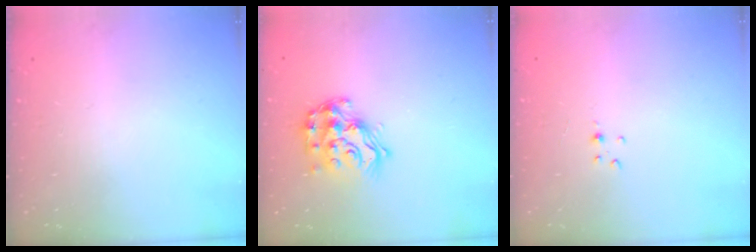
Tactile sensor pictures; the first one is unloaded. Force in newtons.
{"total": 16.3, "press": 16.3, "slide": 1.0}
{"total": 2.5, "press": 2.5, "slide": 0.3}